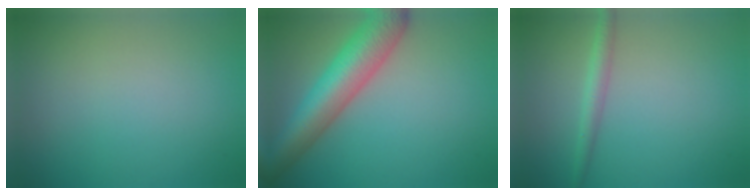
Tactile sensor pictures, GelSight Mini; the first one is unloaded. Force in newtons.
{"total": 7.5, "press": 7.5, "slide": 0.3}
{"total": 1.9, "press": 1.9, "slide": 0.0}